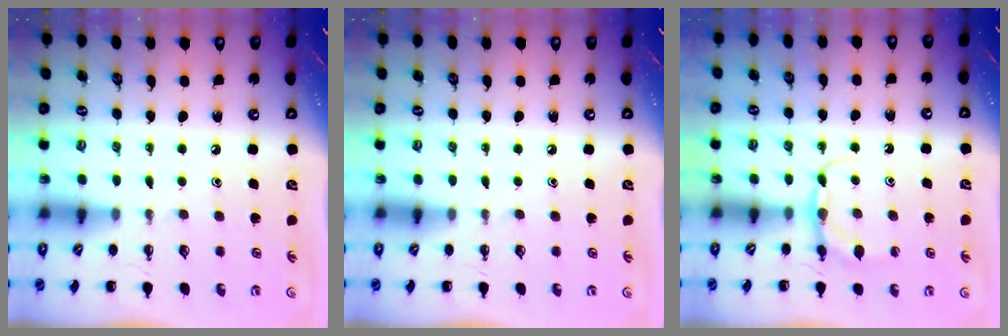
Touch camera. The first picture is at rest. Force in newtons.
{"total": 0.0}
{"total": 4.6, "press": 4.5, "slide": 1.1}